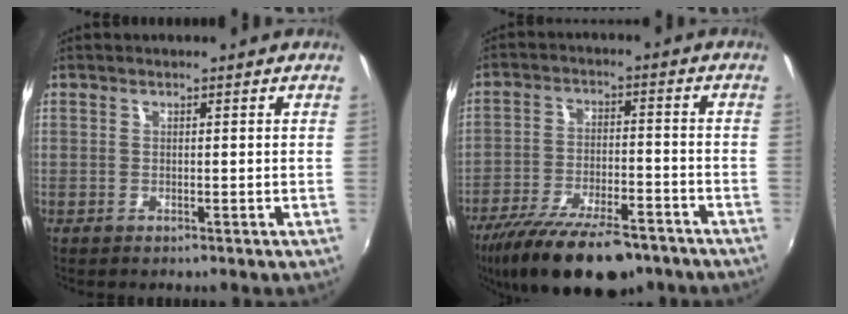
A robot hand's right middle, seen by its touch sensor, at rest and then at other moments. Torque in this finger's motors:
{"motor_torque": [1.11, -1.03, 0.32, 0.15]}